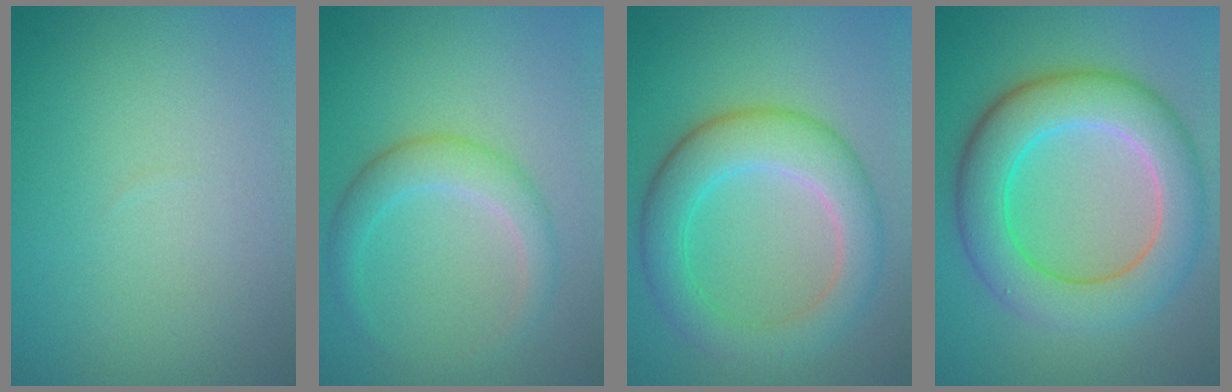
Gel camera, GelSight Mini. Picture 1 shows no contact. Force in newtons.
{"total": 2.7, "press": 2.7, "slide": 0.1}
{"total": 5.7, "press": 5.7, "slide": 0.2}
{"total": 8.2, "press": 8.2, "slide": 0.3}